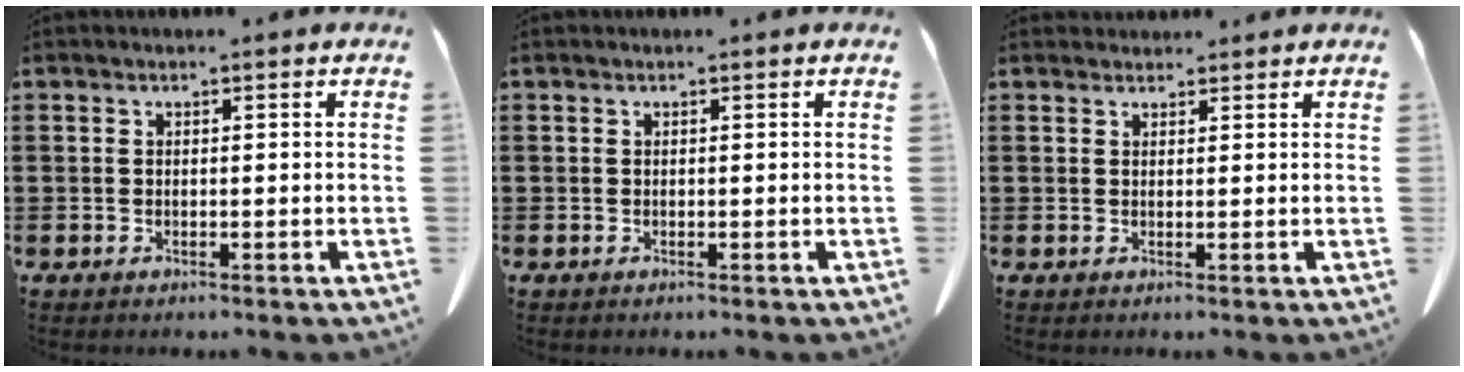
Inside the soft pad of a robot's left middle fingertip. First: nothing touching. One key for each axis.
{"total": 0.0}
{"total": 1.5, "fx": 1.4, "fy": 0.4, "fz": 0.0, "tx": -0.004, "ty": 0.000, "tz": 0.028}